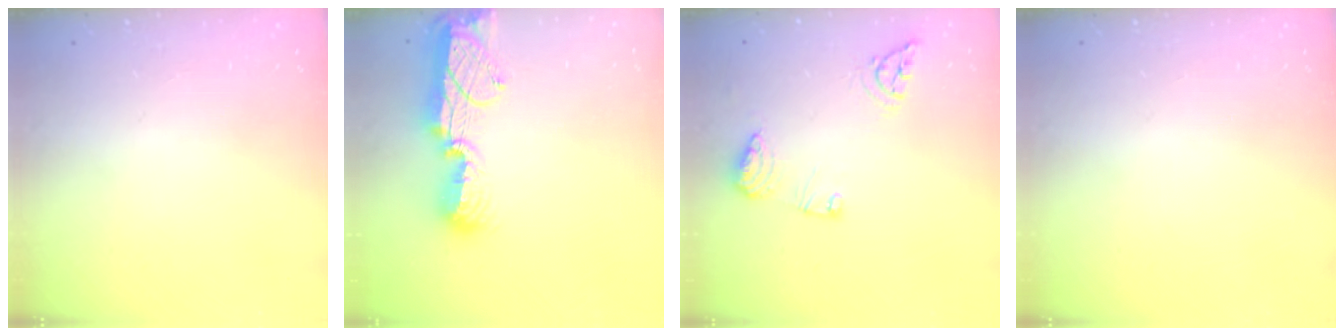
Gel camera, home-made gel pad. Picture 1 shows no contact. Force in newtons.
{"total": 12.4, "press": 12.3, "slide": 1.2}
{"total": 9.7, "press": 9.6, "slide": 1.1}
{"total": 0.0}